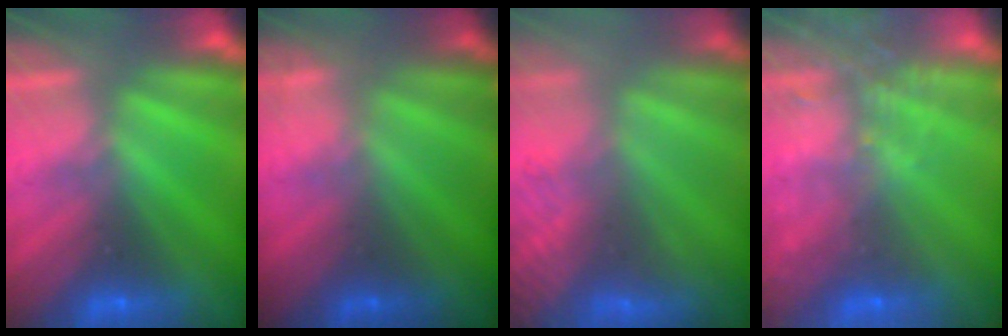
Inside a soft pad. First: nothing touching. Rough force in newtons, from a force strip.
{"total": 1.9}
{"total": 4.5}
{"total": 9.1}